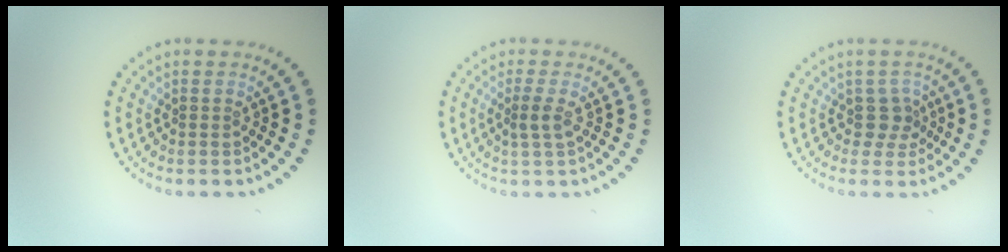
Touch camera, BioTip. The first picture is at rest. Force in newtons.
{"total": 1.5, "press": 1.2, "slide": 0.9}
{"total": 2.0, "press": 1.5, "slide": 1.4}